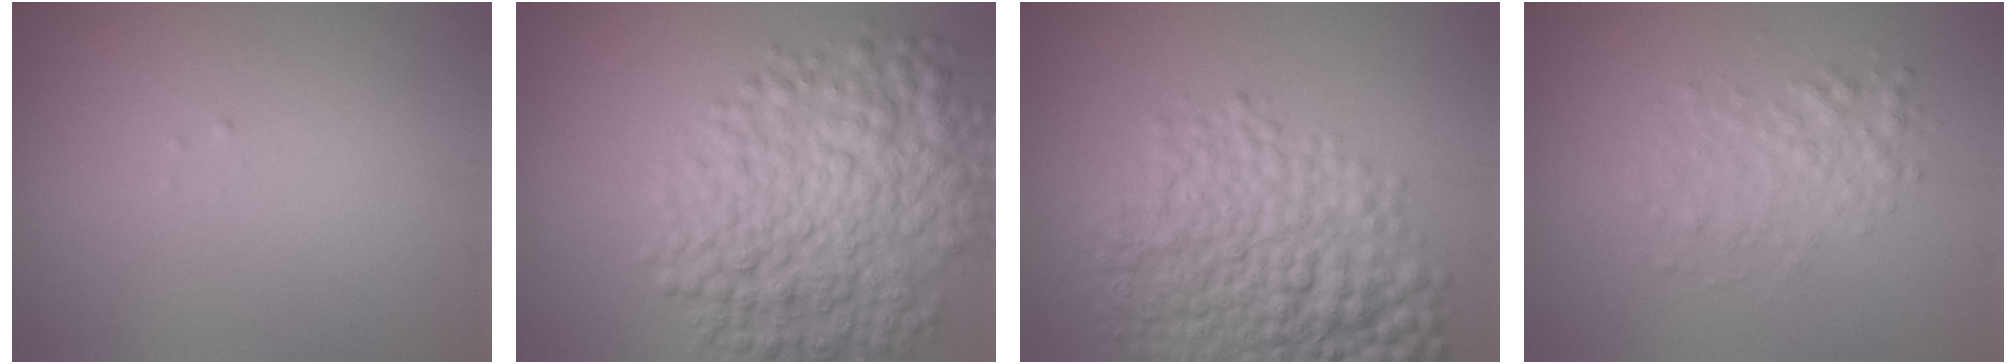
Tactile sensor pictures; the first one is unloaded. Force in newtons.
{"total": 8.9, "press": 8.9, "slide": 0.2}
{"total": 9.3, "press": 9.3, "slide": 0.3}
{"total": 2.5, "press": 2.5, "slide": 0.0}